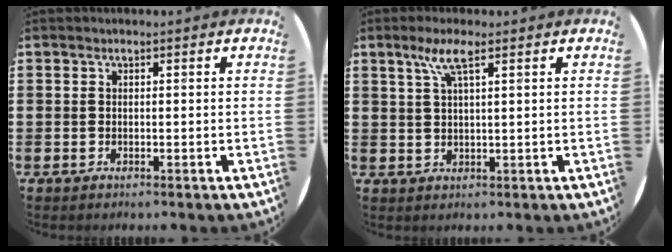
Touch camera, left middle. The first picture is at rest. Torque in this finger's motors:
{"motor_torque": [0.81, -0.38, 0.15, 0.07]}